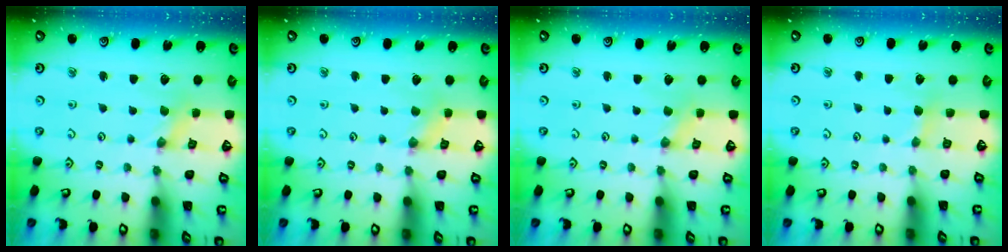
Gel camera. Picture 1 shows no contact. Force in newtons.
{"total": 1.4, "press": 1.4, "slide": 0.2}
{"total": 0.0}
{"total": 3.0, "press": 3.0, "slide": 0.4}